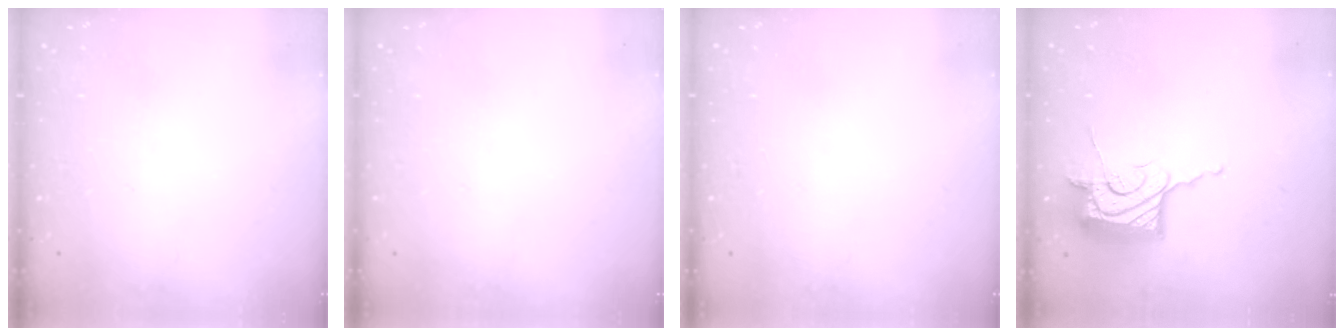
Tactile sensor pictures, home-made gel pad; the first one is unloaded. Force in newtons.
{"total": 0.0}
{"total": 0.0}
{"total": 17.2, "press": 17.1, "slide": 0.7}